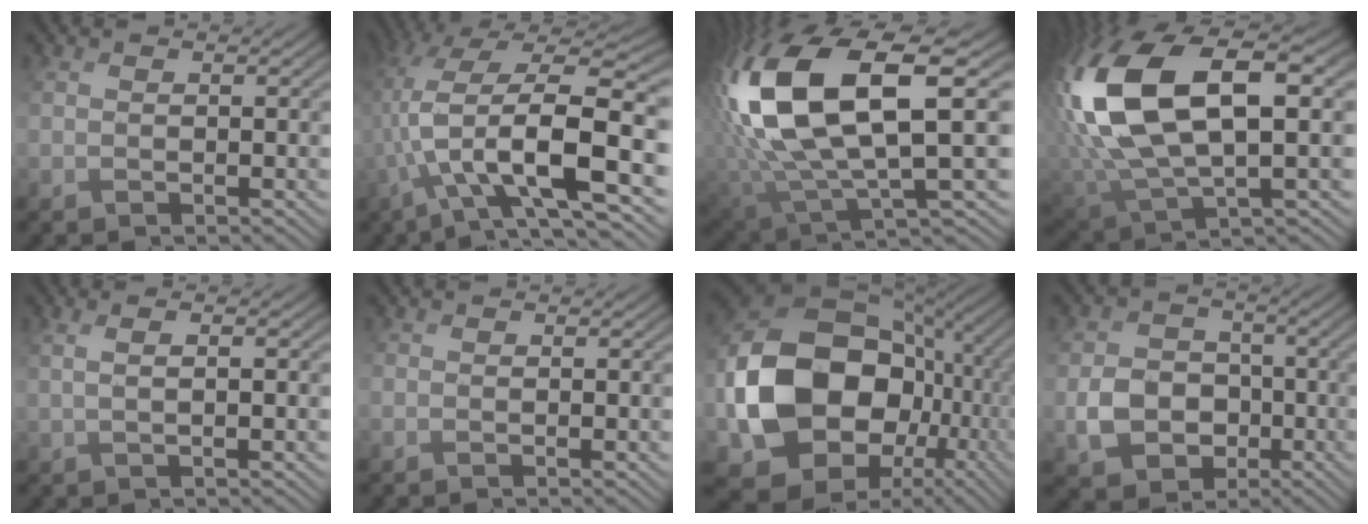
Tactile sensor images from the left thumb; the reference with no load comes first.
{"total": 14.5, "force": [-1.5, 5.7, 13.2], "torque": [-0.284, 0.010, -0.027]}
{"total": 17.5, "force": [4.2, 7.6, 15.2], "torque": [-0.356, -0.004, 0.083]}
{"total": 17.3, "force": [4.0, 8.7, 14.5], "torque": [-0.359, 0.008, 0.084]}
{"total": 1.6, "force": [0.6, 0.0, 1.5], "torque": [-0.024, -0.002, 0.014]}
{"total": 0.7, "force": [-0.3, 0.7, 0.2], "torque": [-0.004, -0.003, -0.007]}
{"total": 18.4, "force": [-1.4, 15.0, 10.6], "torque": [-0.236, -0.029, -0.014]}
{"total": 5.9, "force": [-1.5, 5.1, 2.5], "torque": [-0.054, -0.001, -0.036]}